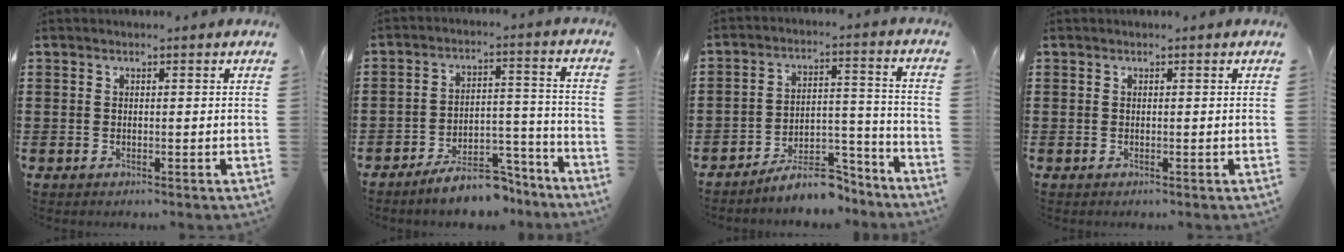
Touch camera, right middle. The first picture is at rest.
{"total": 8.1, "force": [-7.1, 2.1, 3.3], "torque": [-0.046, 0.023, -0.128]}
{"total": 7.8, "force": [-7.2, 1.8, 2.4], "torque": [-0.034, 0.022, -0.134]}
{"total": 0.0}